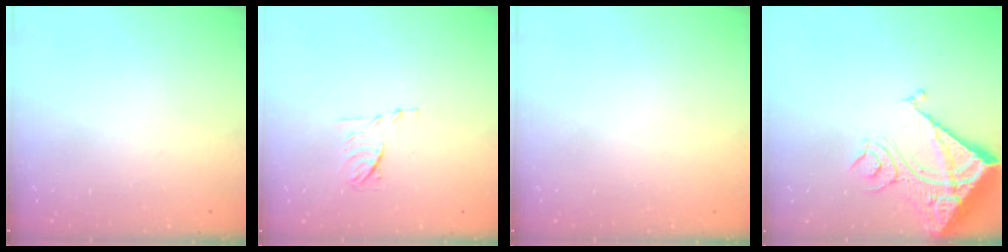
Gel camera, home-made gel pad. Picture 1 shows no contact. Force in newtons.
{"total": 6.6, "press": 6.6, "slide": 0.9}
{"total": 1.5, "press": 1.5, "slide": 0.1}
{"total": 17.3, "press": 17.1, "slide": 2.3}